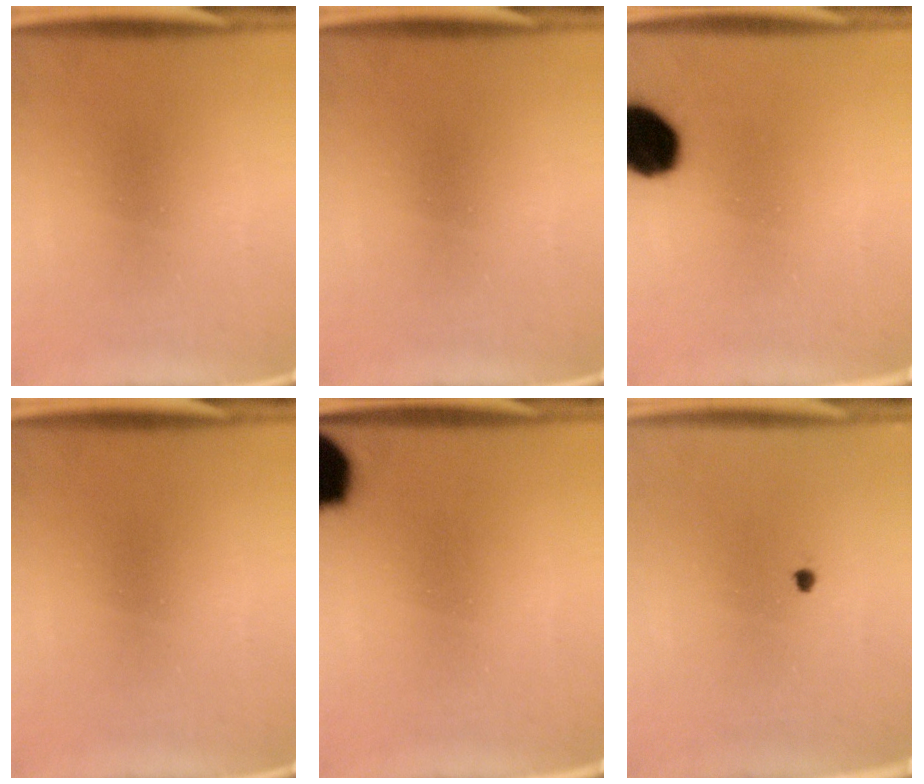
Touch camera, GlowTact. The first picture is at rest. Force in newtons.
{"total": 0.0}
{"total": 13.1}
{"total": 0.0}
{"total": 14.0}
{"total": 1.0}